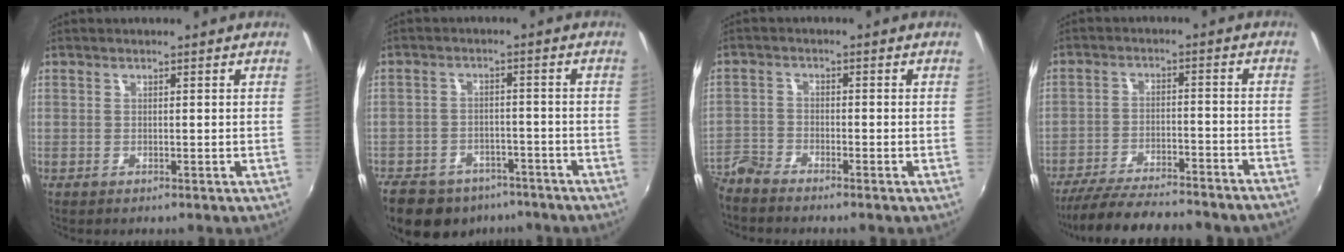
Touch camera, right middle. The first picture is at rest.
{"total": 16.5, "force": [-11.9, 9.3, 6.7], "torque": [-0.166, -0.004, -0.163]}
{"total": 4.2, "force": [-4.1, 0.6, 0.6], "torque": [-0.023, -0.010, -0.092]}
{"total": 19.2, "force": [-16.9, 2.3, 8.7], "torque": [-0.171, -0.034, -0.249]}